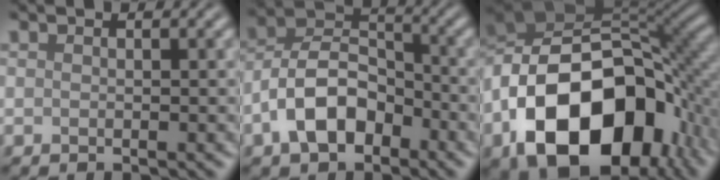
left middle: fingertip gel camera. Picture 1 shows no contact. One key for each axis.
{"total": 6.8, "fx": -3.1, "fy": 4.2, "fz": 4.4, "tx": -0.076, "ty": 0.008, "tz": -0.066}
{"total": 17.7, "fx": -6.4, "fy": 11.2, "fz": 12.2, "tx": -0.221, "ty": -0.015, "tz": -0.113}